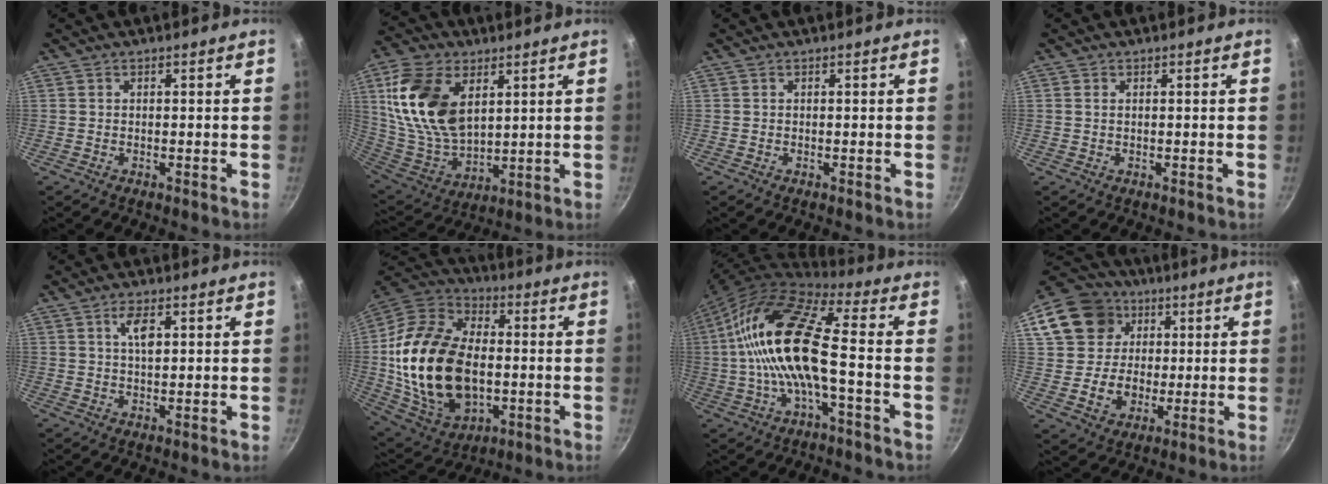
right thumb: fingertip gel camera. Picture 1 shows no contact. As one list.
[{"total": 19.3, "force": [6.2, 11.7, 14.0], "torque": [-0.253, -0.027, 0.132]}, {"total": 0.0}, {"total": 0.7, "force": [0.2, 0.4, 0.5], "torque": [-0.011, 0.000, 0.004]}, {"total": 4.4, "force": [1.6, 1.8, 3.7], "torque": [-0.060, -0.004, 0.028]}, {"total": 26.7, "force": [-1.3, 17.2, 20.3], "torque": [-0.375, 0.013, -0.015]}, {"total": 17.6, "force": [-1.3, 5.8, 16.5], "torque": [-0.320, 0.037, -0.037]}, {"total": 19.1, "force": [4.1, 16.7, 8.2], "torque": [-0.136, 0.031, 0.084]}]